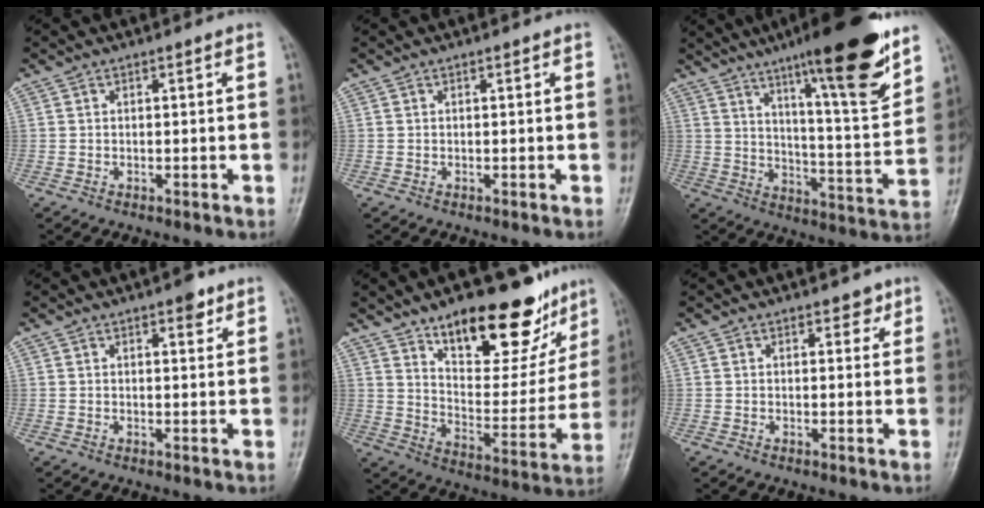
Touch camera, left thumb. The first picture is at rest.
{"total": 0.0}
{"total": 20.8, "force": [13.6, 2.9, 15.5], "torque": [-0.202, -0.069, 0.210]}
{"total": 2.7, "force": [1.7, 1.1, 1.7], "torque": [-0.015, -0.007, 0.021]}
{"total": 22.9, "force": [15.2, 9.7, 14.1], "torque": [-0.144, -0.080, 0.231]}
{"total": 2.0, "force": [1.3, 1.2, 1.0], "torque": [0.005, -0.004, 0.012]}